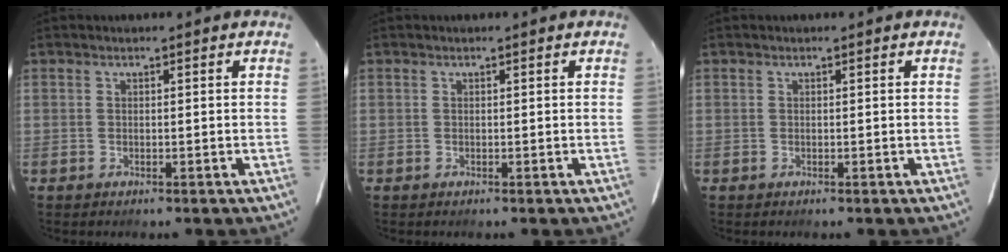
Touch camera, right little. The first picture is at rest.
{"total": 0.0}
{"total": 0.0}